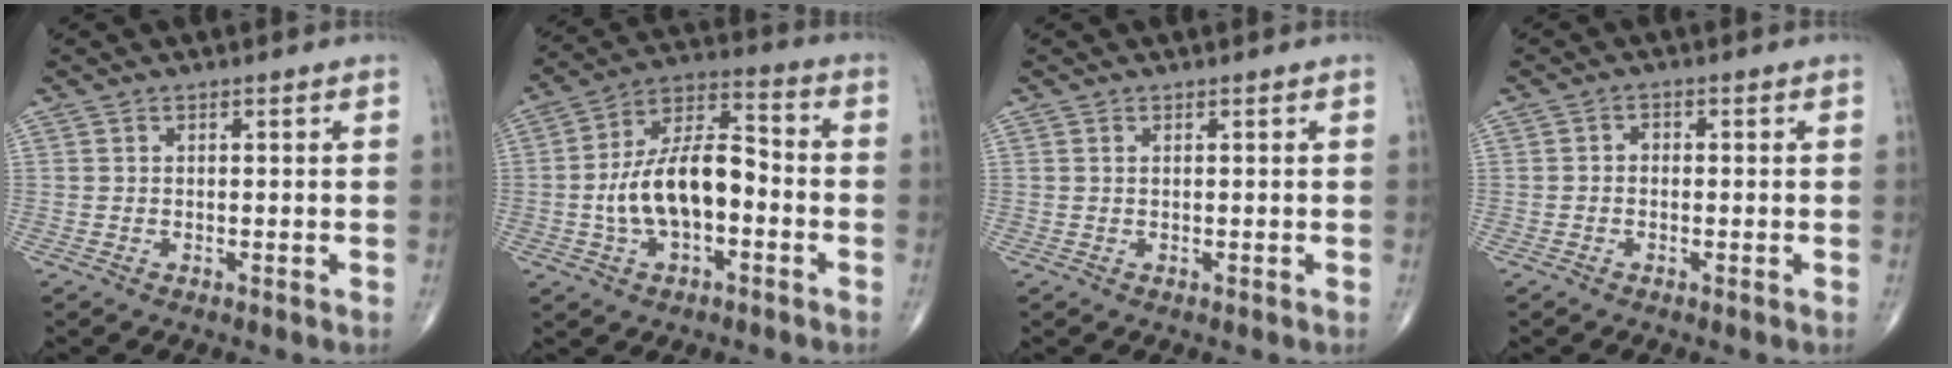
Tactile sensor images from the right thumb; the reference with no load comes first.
{"total": 14.7, "force": [-2.6, 7.7, 12.2], "torque": [-0.217, 0.043, -0.051]}
{"total": 0.0}
{"total": 1.4, "force": [-0.3, 1.1, 0.8], "torque": [-0.007, 0.005, -0.008]}